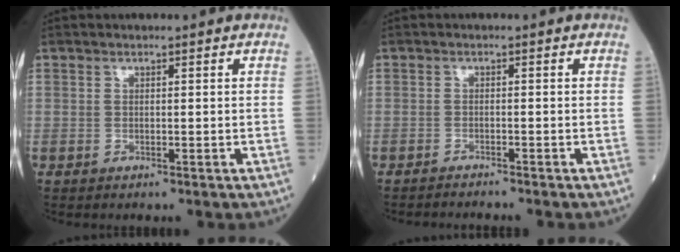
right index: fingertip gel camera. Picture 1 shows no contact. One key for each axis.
{"total": 2.6, "fx": -2.5, "fy": -0.6, "fz": 0.4, "tx": -0.003, "ty": -0.006, "tz": -0.037}